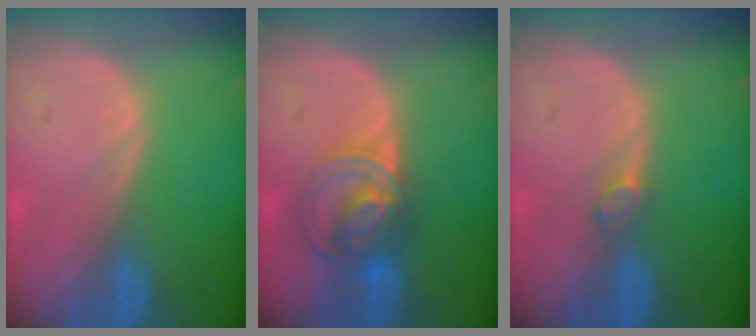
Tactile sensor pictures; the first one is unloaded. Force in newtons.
{"total": 7.0, "press": 6.5, "slide": 2.6}
{"total": 1.4, "press": 1.4, "slide": 0.2}